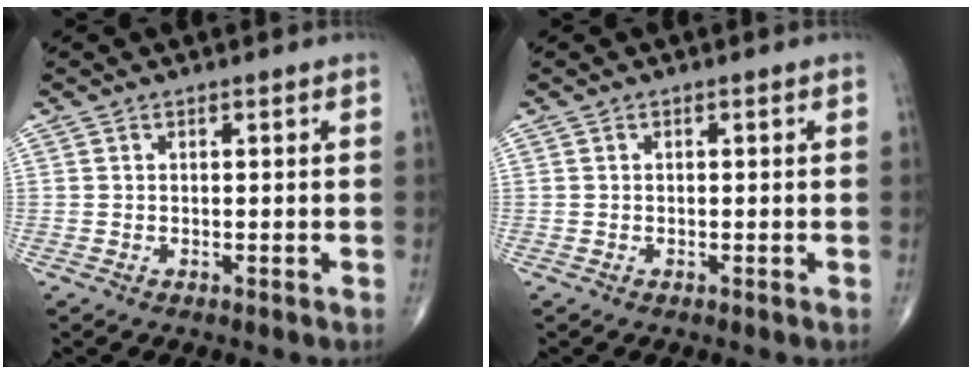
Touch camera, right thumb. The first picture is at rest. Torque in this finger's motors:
{"motor_torque": [-0.25, 0.00, -0.38, -0.15, 0.03]}